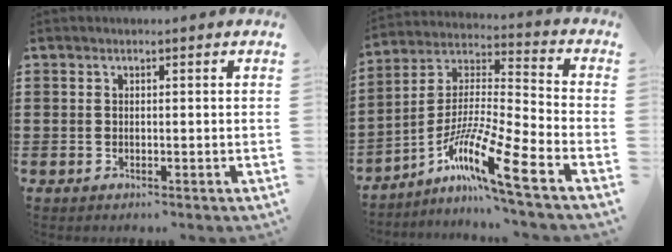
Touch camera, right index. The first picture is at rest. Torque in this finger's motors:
{"motor_torque": [2.14, 0.00, 0.72, 0.21]}